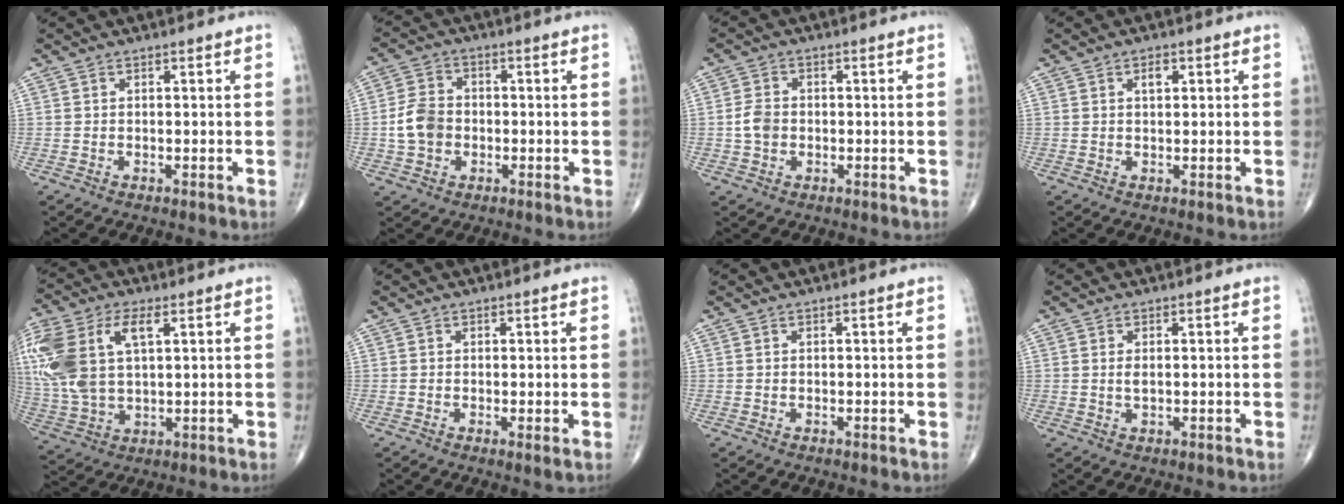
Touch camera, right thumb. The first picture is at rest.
{"total": 6.8, "force": [-1.1, 5.4, 4.0], "torque": [-0.067, 0.016, -0.025]}
{"total": 3.6, "force": [-0.5, 2.8, 2.3], "torque": [-0.042, 0.008, -0.012]}
{"total": 2.1, "force": [0.9, 1.0, 1.6], "torque": [-0.023, -0.002, 0.013]}
{"total": 19.4, "force": [5.6, 10.6, 15.3], "torque": [-0.377, 0.010, 0.108]}
{"total": 1.1, "force": [0.0, 0.2, 1.1], "torque": [-0.022, -0.006, -0.002]}
{"total": 0.0}
{"total": 1.3, "force": [0.2, 0.5, 1.1], "torque": [-0.024, -0.003, 0.008]}